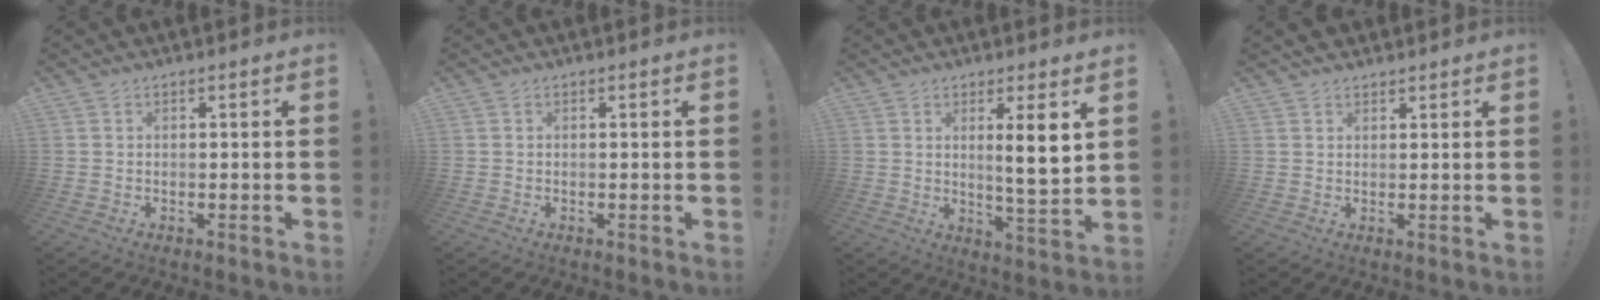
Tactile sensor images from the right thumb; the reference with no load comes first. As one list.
[{"total": 0.0}, {"total": 8.2, "force": [2.7, 0.4, 7.7], "torque": [-0.108, -0.023, 0.034]}, {"total": 2.3, "force": [2.0, 1.0, 0.3], "torque": [0.009, -0.014, 0.036]}]